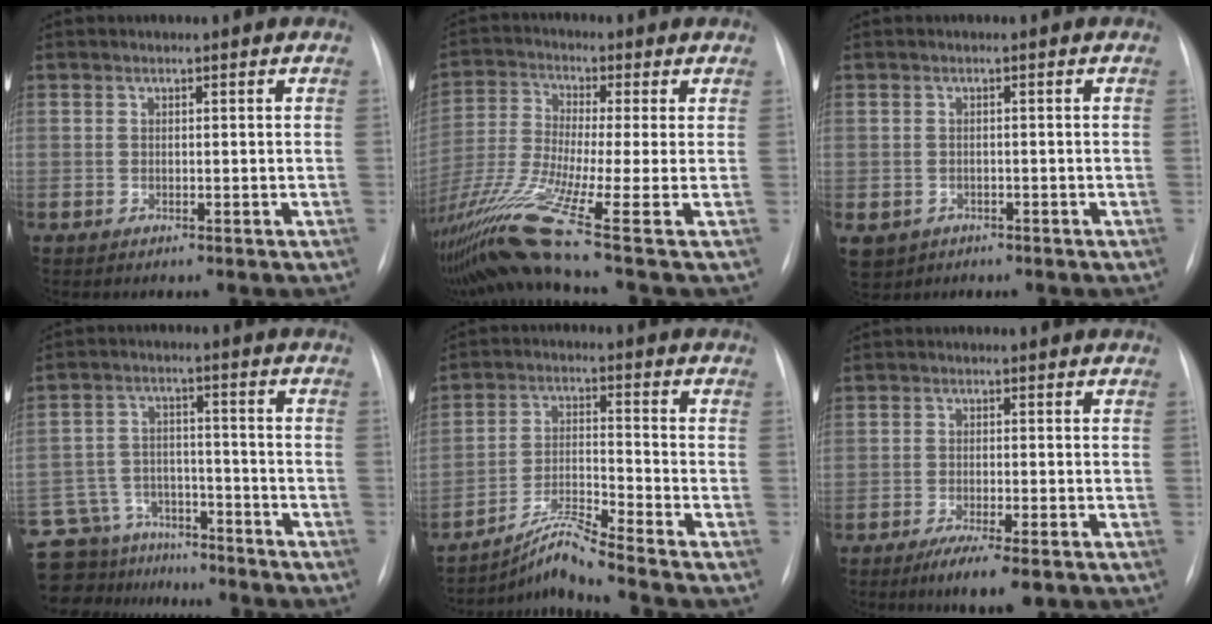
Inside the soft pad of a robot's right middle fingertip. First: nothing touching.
{"total": 16.7, "force": [-10.3, -1.5, 13.1], "torque": [-0.280, -0.037, -0.194]}
{"total": 5.3, "force": [-2.7, 4.4, 1.3], "torque": [-0.027, 0.002, -0.034]}
{"total": 19.0, "force": [-16.4, 7.9, 5.2], "torque": [-0.138, 0.018, -0.243]}
{"total": 7.7, "force": [-6.9, -2.3, 2.5], "torque": [-0.057, -0.013, -0.127]}
{"total": 6.3, "force": [-4.2, 0.9, 4.7], "torque": [-0.072, -0.015, -0.060]}